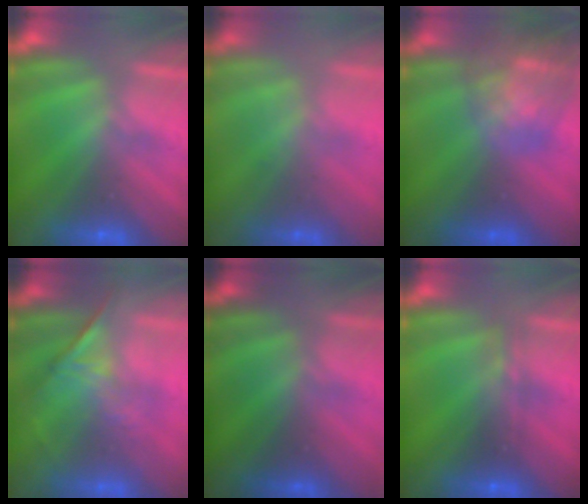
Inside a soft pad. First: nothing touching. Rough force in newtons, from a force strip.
{"total": 1.2}
{"total": 8.0}
{"total": 1.3}
{"total": 4.9}
{"total": 2.3}